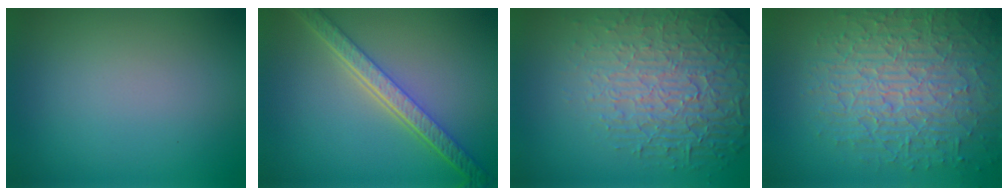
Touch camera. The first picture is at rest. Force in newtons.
{"total": 5.8, "press": 4.5, "slide": 3.6}
{"total": 6.8, "press": 5.5, "slide": 4.1}
{"total": 8.9, "press": 6.3, "slide": 6.4}